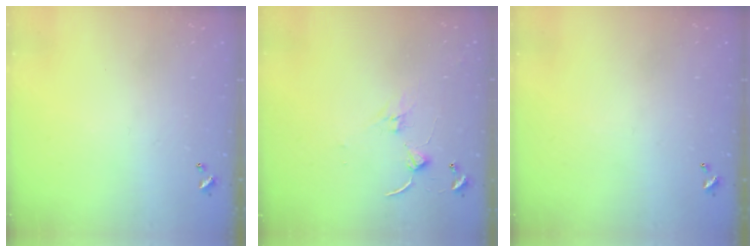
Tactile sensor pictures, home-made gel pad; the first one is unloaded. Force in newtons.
{"total": 0.6, "press": 0.5, "slide": 0.3}
{"total": 0.0}